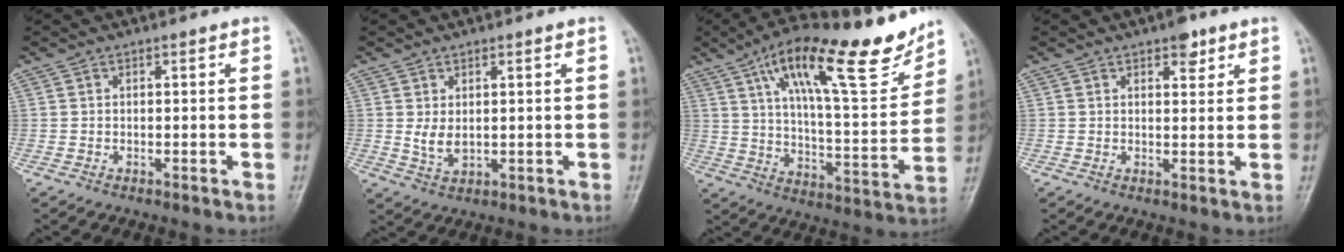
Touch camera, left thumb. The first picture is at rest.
{"total": 3.2, "force": [0.6, 1.7, 2.6], "torque": [-0.045, -0.009, 0.020]}
{"total": 23.2, "force": [14.7, 6.7, 16.7], "torque": [-0.230, -0.053, 0.236]}
{"total": 3.5, "force": [2.3, 1.6, 2.1], "torque": [-0.014, -0.010, 0.030]}